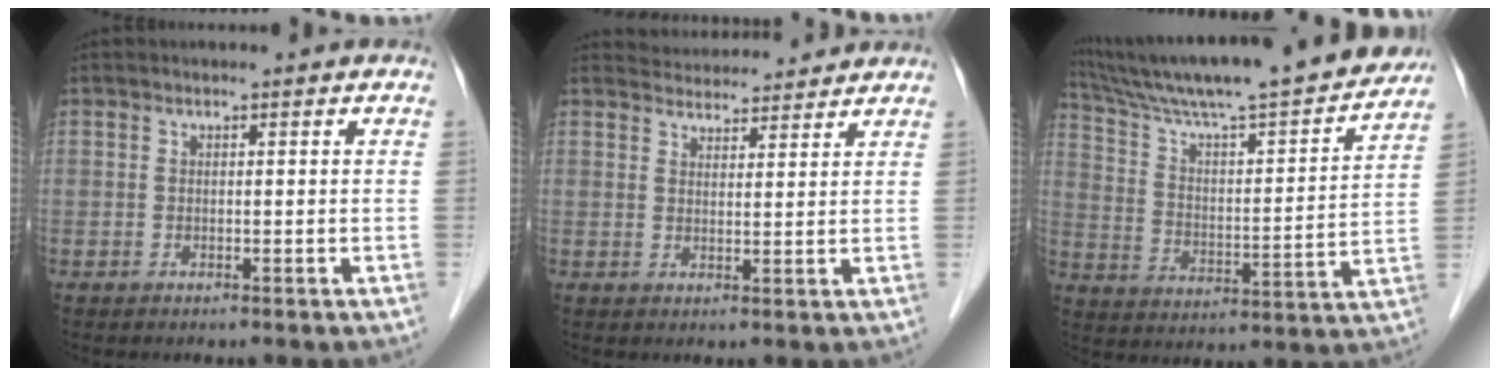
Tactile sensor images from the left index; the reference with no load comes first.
{"total": 7.0, "force": [6.8, 1.1, 0.6], "torque": [-0.010, 0.020, 0.091]}
{"total": 25.1, "force": [21.8, 1.8, 12.3], "torque": [-0.205, -0.011, 0.322]}